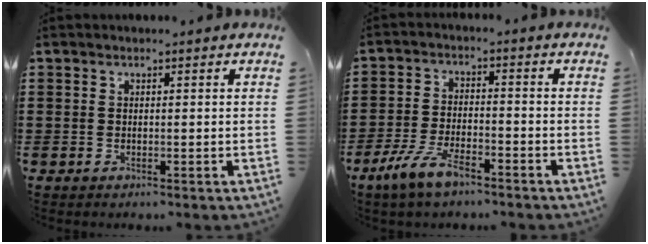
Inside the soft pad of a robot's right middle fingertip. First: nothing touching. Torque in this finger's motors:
{"motor_torque": [1.55, 0.01, 0.67, 0.12]}